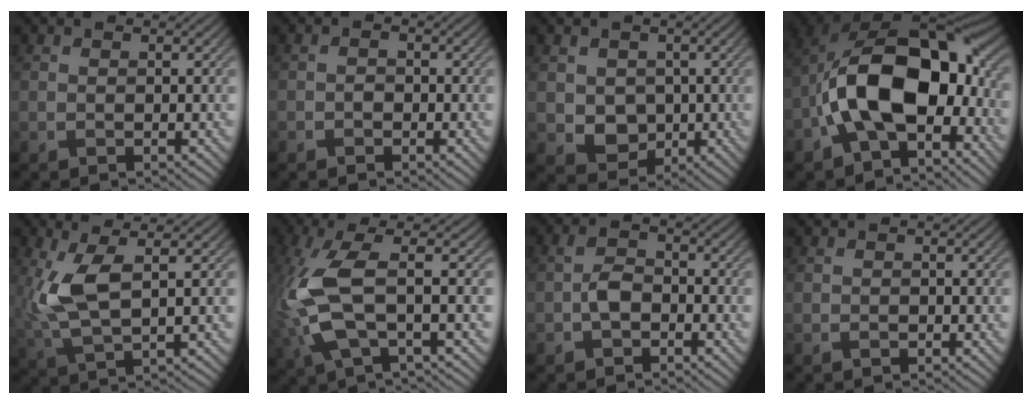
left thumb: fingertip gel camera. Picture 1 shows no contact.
{"total": 1.1, "force": [-0.6, 0.7, 0.4], "torque": [-0.007, 0.002, -0.013]}
{"total": 4.7, "force": [0.0, 4.2, 2.3], "torque": [-0.057, -0.012, -0.004]}
{"total": 16.2, "force": [-3.4, 9.0, 13.0], "torque": [-0.218, 0.009, -0.071]}
{"total": 8.0, "force": [1.7, 2.9, 7.3], "torque": [-0.174, 0.005, 0.031]}
{"total": 10.5, "force": [-0.2, 3.3, 10.0], "torque": [-0.236, 0.008, -0.013]}
{"total": 3.0, "force": [-1.2, 1.9, 2.0], "torque": [-0.038, 0.006, -0.027]}
{"total": 0.7, "force": [-0.4, 0.4, 0.4], "torque": [-0.005, -0.002, -0.006]}